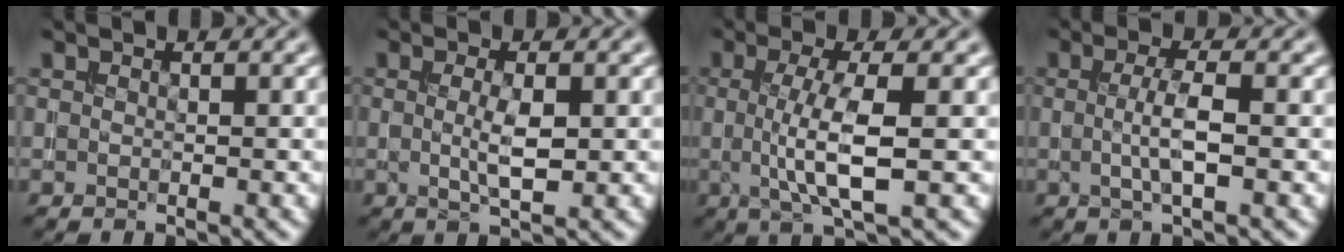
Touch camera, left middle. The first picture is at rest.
{"total": 2.6, "force": [0.0, 0.6, 2.5], "torque": [-0.051, 0.001, 0.001]}
{"total": 5.3, "force": [-0.3, 1.2, 5.2], "torque": [-0.101, -0.001, -0.005]}
{"total": 3.0, "force": [-0.1, 0.6, 2.9], "torque": [-0.056, 0.002, -0.003]}